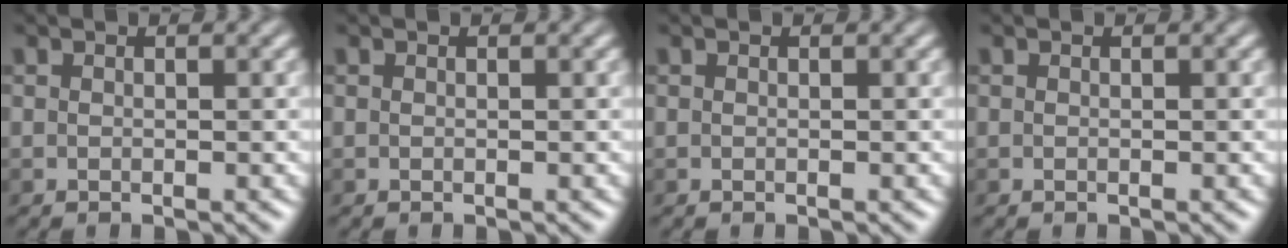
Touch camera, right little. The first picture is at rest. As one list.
[{"total": 0.0}, {"total": 0.0}, {"total": 0.0}]